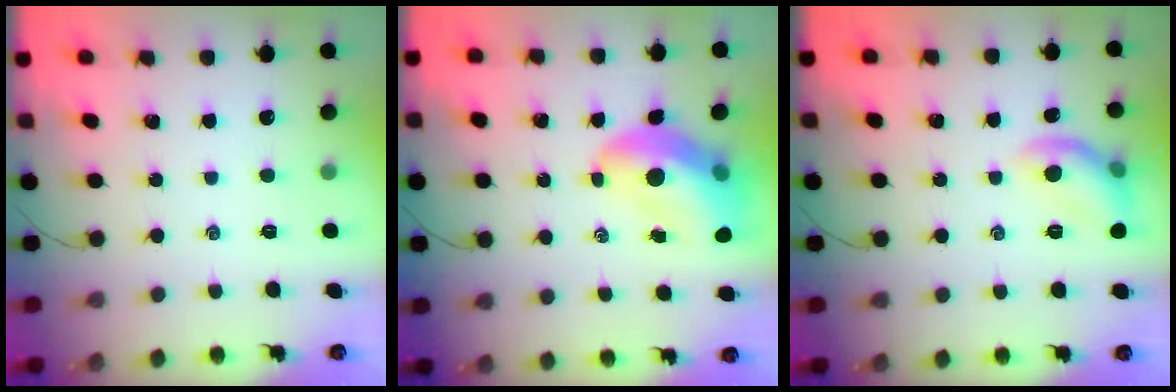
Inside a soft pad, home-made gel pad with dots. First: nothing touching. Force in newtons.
{"total": 13.3, "press": 12.6, "slide": 4.0}
{"total": 9.4, "press": 9.3, "slide": 1.3}